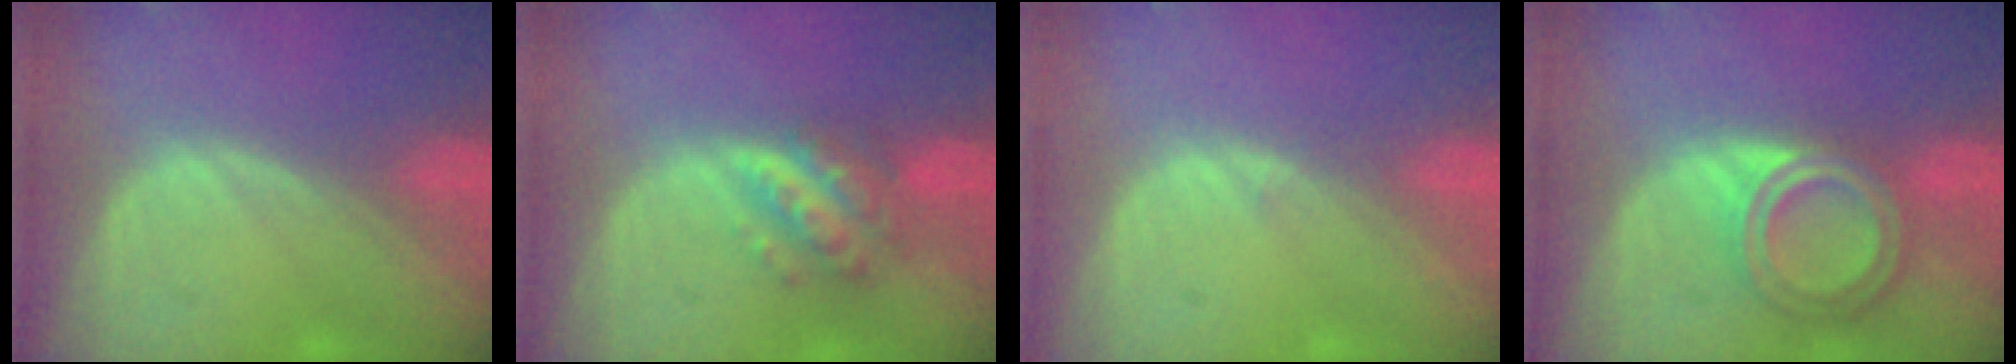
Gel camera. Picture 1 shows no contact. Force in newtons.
{"total": 5.9, "press": 5.3, "slide": 2.6}
{"total": 0.6, "press": 0.2, "slide": 0.5}
{"total": 6.8, "press": 6.1, "slide": 3.1}